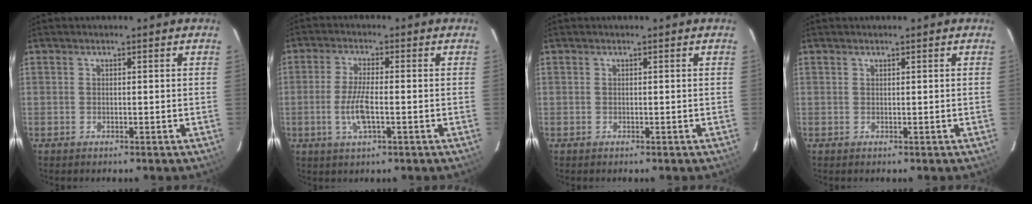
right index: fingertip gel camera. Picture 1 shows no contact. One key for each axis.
{"total": 5.9, "fx": -1.4, "fy": 1.3, "fz": 5.6, "tx": -0.114, "ty": -0.003, "tz": -0.029}
{"total": 0.0}
{"total": 0.0}